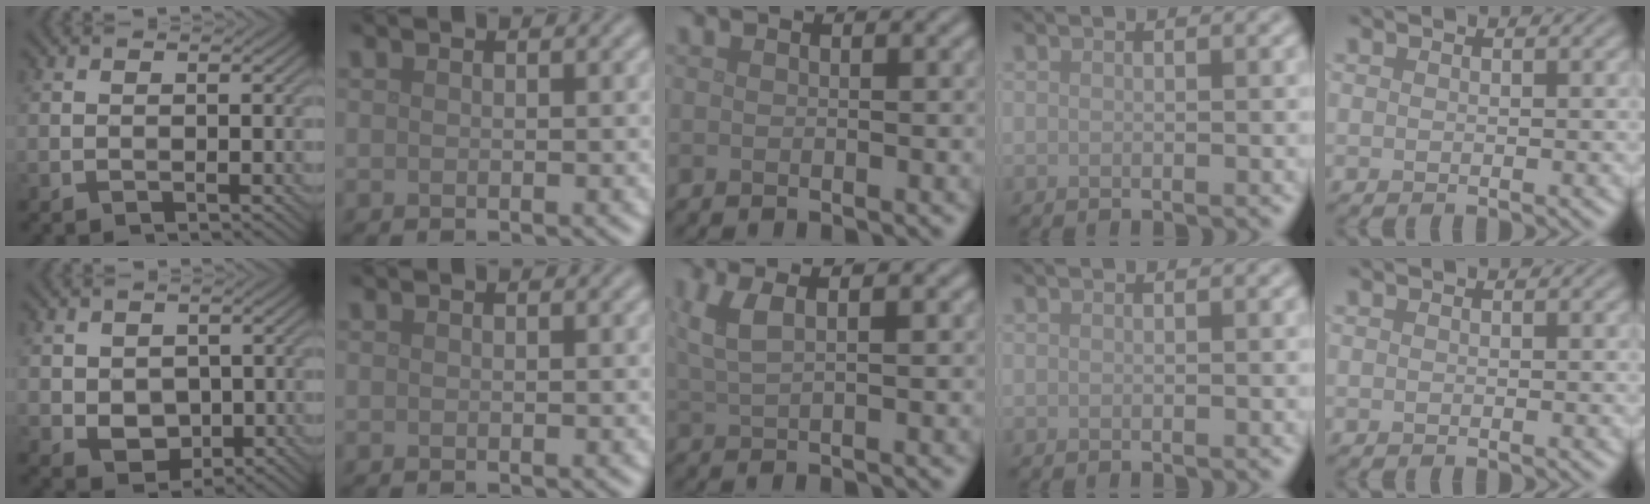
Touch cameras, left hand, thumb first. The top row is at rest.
{"thumb": {"total": 4.1, "force": [-0.2, 3.4, 2.4], "torque": [-0.057, -0.012, 0.000]}, "middle": {"total": 3.7, "force": [1.6, 1.2, 3.1], "torque": [-0.058, 0.005, 0.028]}}